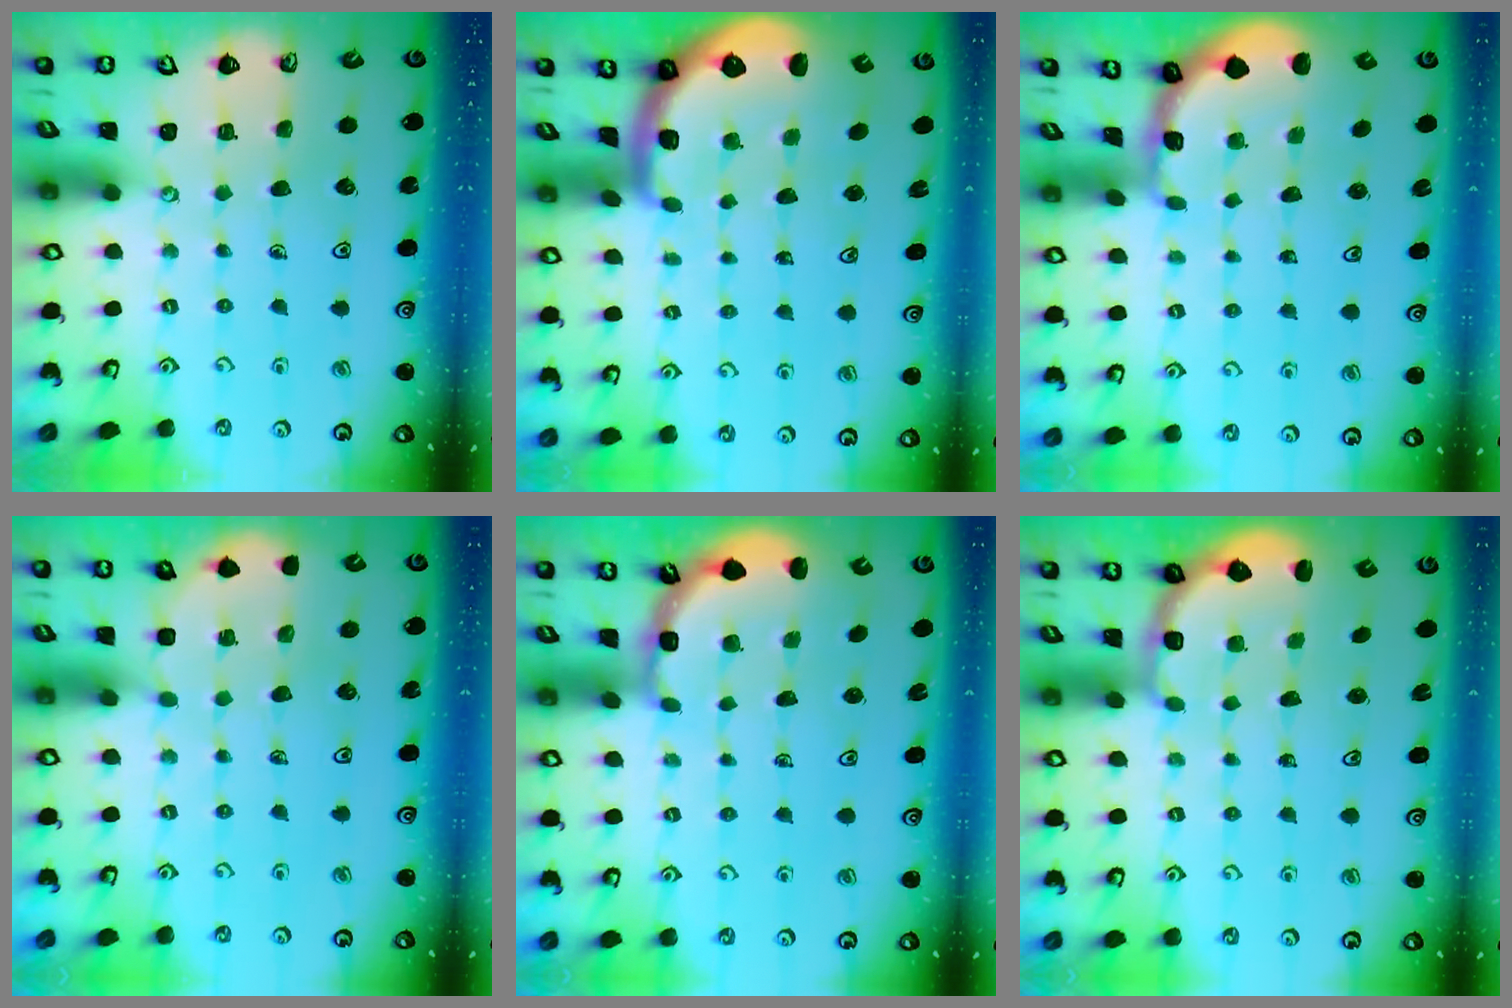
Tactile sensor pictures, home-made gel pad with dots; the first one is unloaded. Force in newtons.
{"total": 3.1, "press": 3.0, "slide": 0.9}
{"total": 1.1, "press": 1.1, "slide": 0.1}
{"total": 3.6, "press": 3.6, "slide": 0.4}
{"total": 2.1, "press": 1.9, "slide": 0.9}
{"total": 2.8, "press": 2.1, "slide": 1.8}